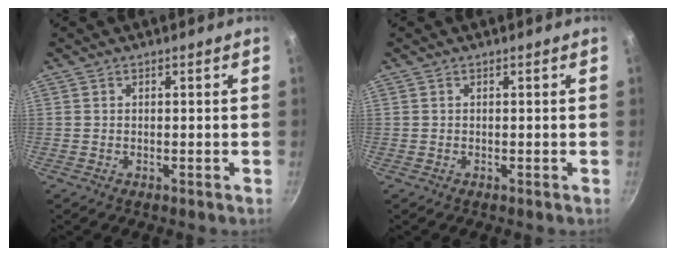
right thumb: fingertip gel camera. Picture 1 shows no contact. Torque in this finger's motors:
{"motor_torque": [0.32, 0.77, -0.12, -0.03, -0.04]}